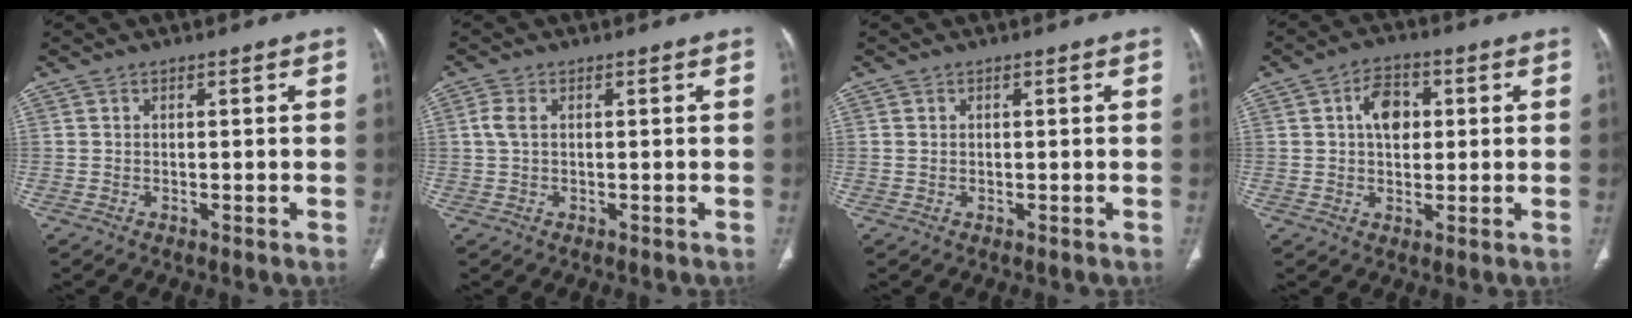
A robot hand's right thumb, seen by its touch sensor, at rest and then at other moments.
{"total": 2.2, "force": [0.4, 1.3, 1.8], "torque": [-0.056, 0.007, 0.005]}
{"total": 0.0}
{"total": 6.7, "force": [1.5, 4.6, 4.7], "torque": [-0.056, 0.006, 0.019]}